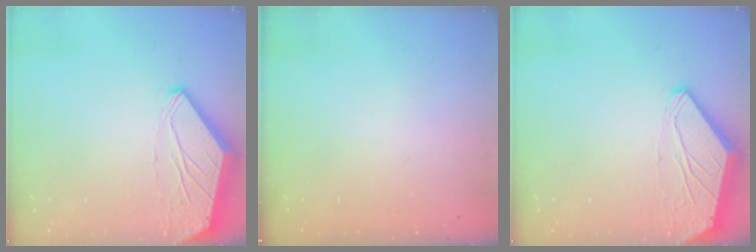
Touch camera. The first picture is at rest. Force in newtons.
{"total": 0.0}
{"total": 0.0}